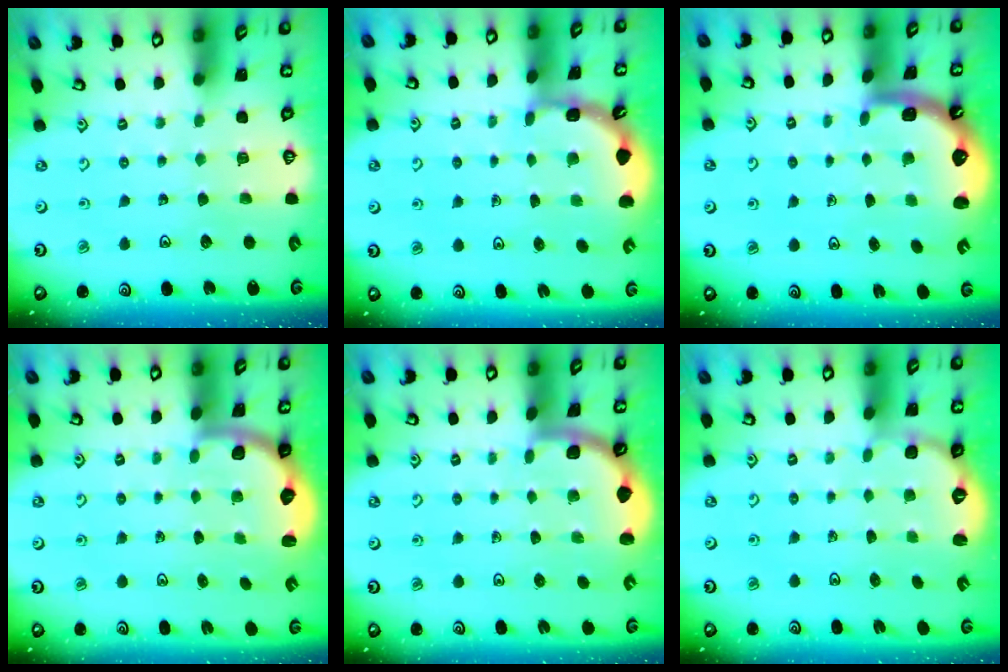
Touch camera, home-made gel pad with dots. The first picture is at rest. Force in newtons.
{"total": 2.2, "press": 2.2, "slide": 0.4}
{"total": 1.7, "press": 1.5, "slide": 0.7}
{"total": 2.6, "press": 2.3, "slide": 1.2}
{"total": 1.8, "press": 1.8, "slide": 0.1}
{"total": 2.4, "press": 1.9, "slide": 1.5}